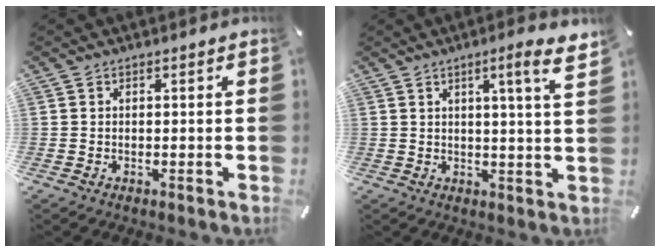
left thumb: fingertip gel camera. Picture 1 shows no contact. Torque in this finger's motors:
{"motor_torque": [0.05, -0.07, 0.05, -0.04, -0.01]}